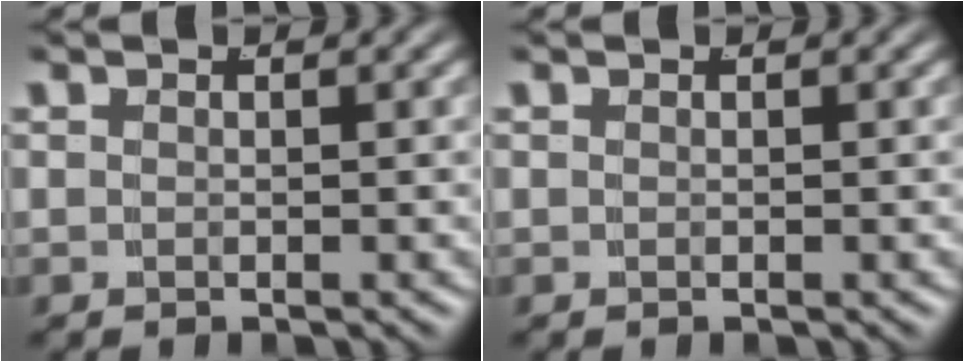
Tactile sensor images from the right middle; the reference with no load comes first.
{"total": 0.0}